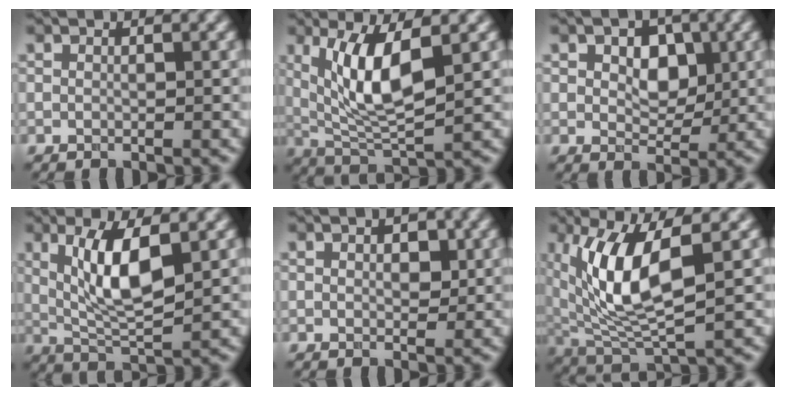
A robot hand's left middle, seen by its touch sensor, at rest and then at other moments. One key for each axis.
{"total": 6.2, "fx": 1.7, "fy": 1.9, "fz": 5.7, "tx": -0.122, "ty": -0.011, "tz": 0.049}
{"total": 3.3, "fx": 0.7, "fy": 2.2, "fz": 2.3, "tx": -0.044, "ty": 0.002, "tz": 0.015}
{"total": 5.7, "fx": 1.3, "fy": 1.5, "fz": 5.4, "tx": -0.108, "ty": -0.004, "tz": 0.038}
{"total": 1.3, "fx": 0.4, "fy": 0.6, "fz": 1.1, "tx": -0.016, "ty": 0.001, "tz": 0.016}
{"total": 8.2, "fx": 1.9, "fy": 2.7, "fz": 7.5, "tx": -0.174, "ty": -0.008, "tz": 0.050}